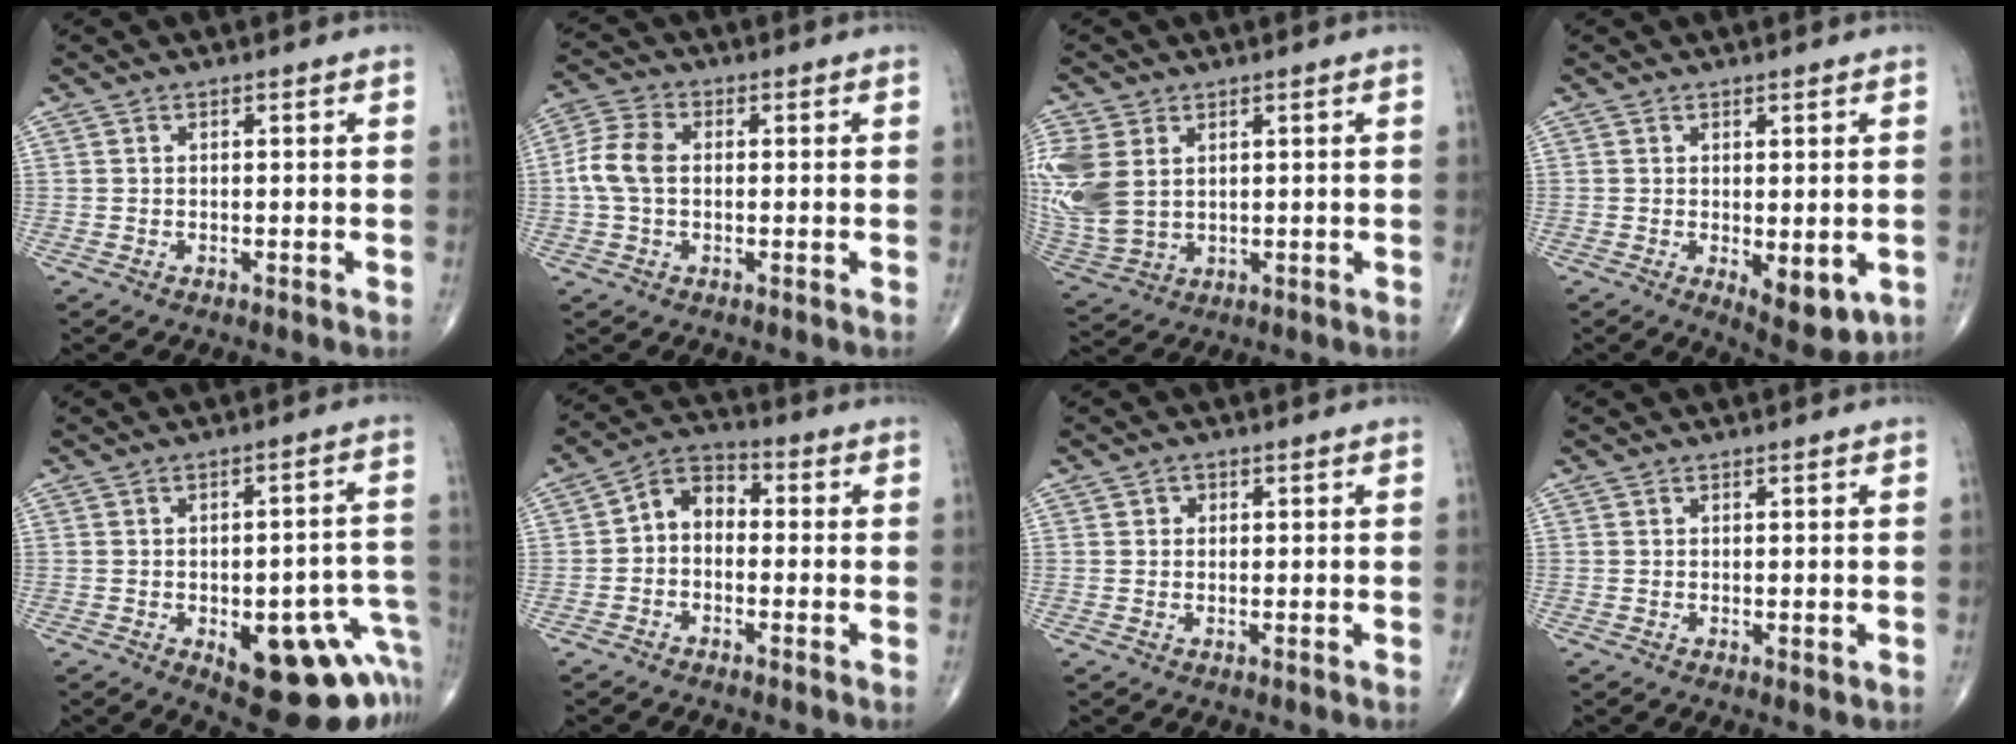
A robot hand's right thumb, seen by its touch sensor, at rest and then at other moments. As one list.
[{"total": 6.9, "force": [0.1, 4.6, 5.1], "torque": [-0.116, 0.018, -0.006]}, {"total": 13.3, "force": [2.9, 9.4, 8.9], "torque": [-0.228, -0.008, 0.071]}, {"total": 7.0, "force": [-1.5, 3.0, 6.1], "torque": [-0.068, -0.017, -0.010]}, {"total": 19.2, "force": [-7.0, 8.5, 15.7], "torque": [-0.120, 0.039, -0.066]}, {"total": 6.7, "force": [-0.6, 5.0, 4.5], "torque": [-0.051, 0.028, -0.030]}, {"total": 1.4, "force": [0.4, 1.2, 0.4], "torque": [0.003, 0.001, 0.002]}, {"total": 0.8, "force": [0.1, 0.4, 0.7], "torque": [-0.013, -0.004, 0.002]}]